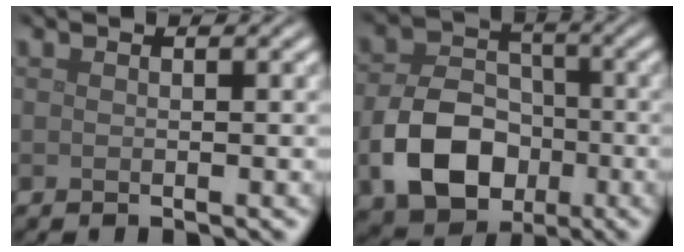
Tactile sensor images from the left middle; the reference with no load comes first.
{"total": 8.2, "force": [-2.7, 6.0, 5.0], "torque": [-0.097, -0.008, -0.048]}